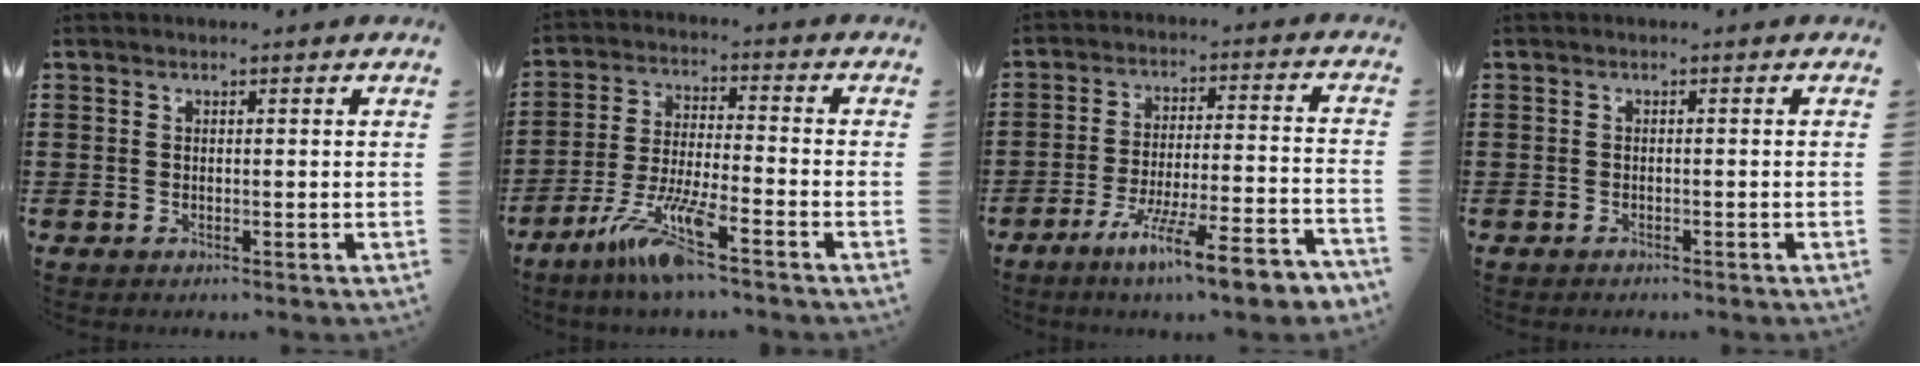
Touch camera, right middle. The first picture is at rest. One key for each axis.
{"total": 9.4, "fx": -6.5, "fy": 0.7, "fz": 6.7, "tx": -0.145, "ty": -0.012, "tz": -0.126}
{"total": 10.6, "fx": -8.2, "fy": 0.3, "fz": 6.8, "tx": -0.113, "ty": 0.008, "tz": -0.155}
{"total": 0.7, "fx": -0.7, "fy": 0.1, "fz": 0.0, "tx": -0.001, "ty": 0.001, "tz": -0.014}